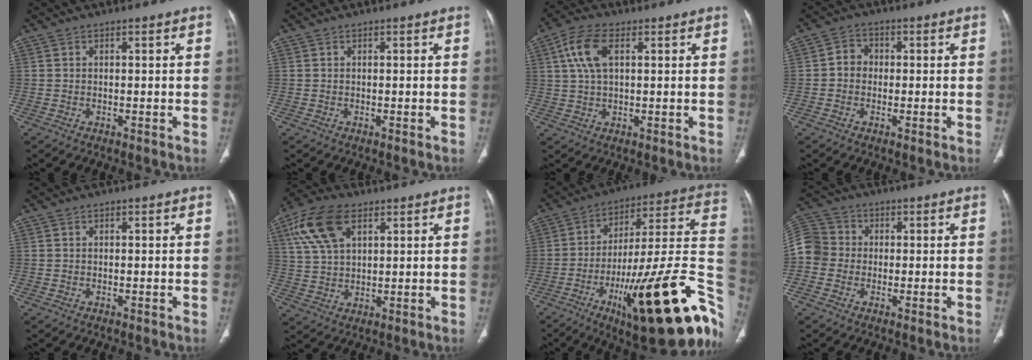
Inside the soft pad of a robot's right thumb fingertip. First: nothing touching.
{"total": 0.0}
{"total": 7.6, "force": [2.4, 3.8, 6.2], "torque": [-0.135, 0.012, 0.046]}
{"total": 3.4, "force": [-0.3, 3.1, 1.5], "torque": [-0.006, 0.013, -0.014]}
{"total": 0.0}
{"total": 11.4, "force": [5.2, 6.3, 7.9], "torque": [-0.157, 0.001, 0.100]}
{"total": 35.0, "force": [-13.5, 9.5, 30.9], "torque": [-0.355, 0.064, -0.195]}
{"total": 8.4, "force": [-0.5, 7.8, 3.3], "torque": [-0.060, 0.023, -0.017]}